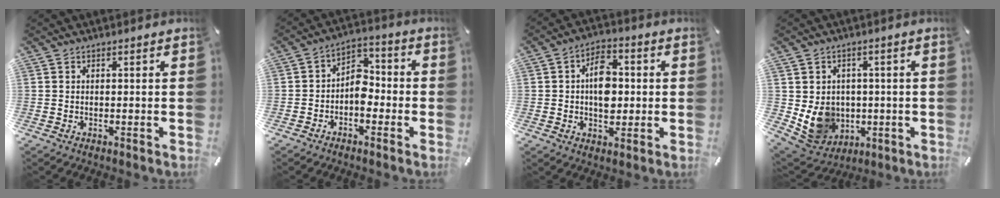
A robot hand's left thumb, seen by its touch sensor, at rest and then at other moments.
{"total": 6.9, "force": [-3.1, 4.8, 3.9], "torque": [-0.071, 0.015, -0.063]}
{"total": 9.0, "force": [0.2, 5.8, 6.8], "torque": [-0.102, 0.003, 0.001]}
{"total": 10.0, "force": [-0.4, 9.3, 3.6], "torque": [-0.079, -0.007, -0.001]}